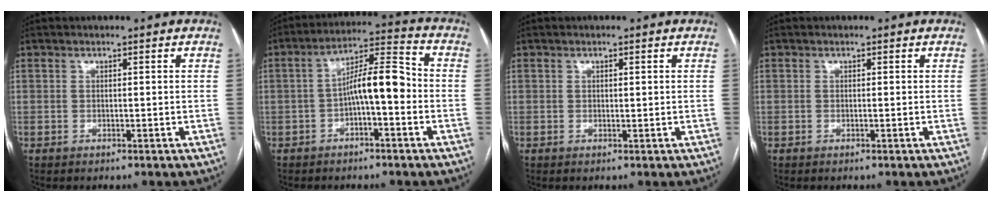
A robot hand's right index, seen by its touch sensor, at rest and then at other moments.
{"total": 8.7, "force": [-1.6, 2.0, 8.3], "torque": [-0.141, 0.031, -0.027]}
{"total": 0.7, "force": [0.2, 0.2, 0.6], "torque": [-0.010, 0.000, 0.004]}
{"total": 0.0}